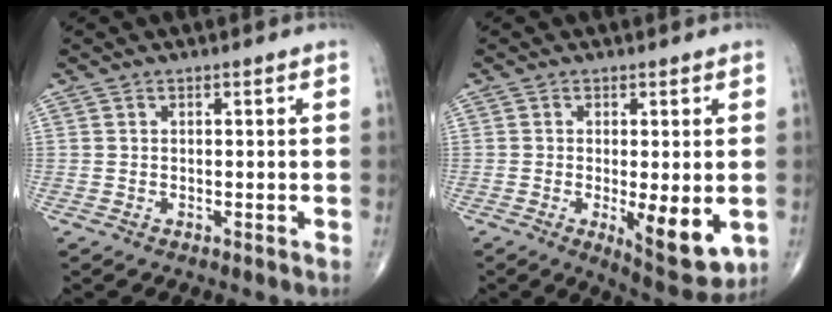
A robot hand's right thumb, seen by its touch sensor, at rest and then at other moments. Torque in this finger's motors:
{"motor_torque": [1.45, 1.21, 0.85, 0.12, 0.26]}